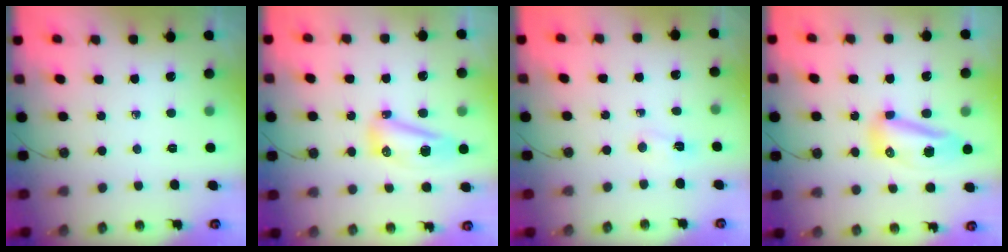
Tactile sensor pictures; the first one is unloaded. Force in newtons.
{"total": 10.8, "press": 10.7, "slide": 1.2}
{"total": 2.5, "press": 2.4, "slide": 0.6}
{"total": 10.0, "press": 9.9, "slide": 1.3}